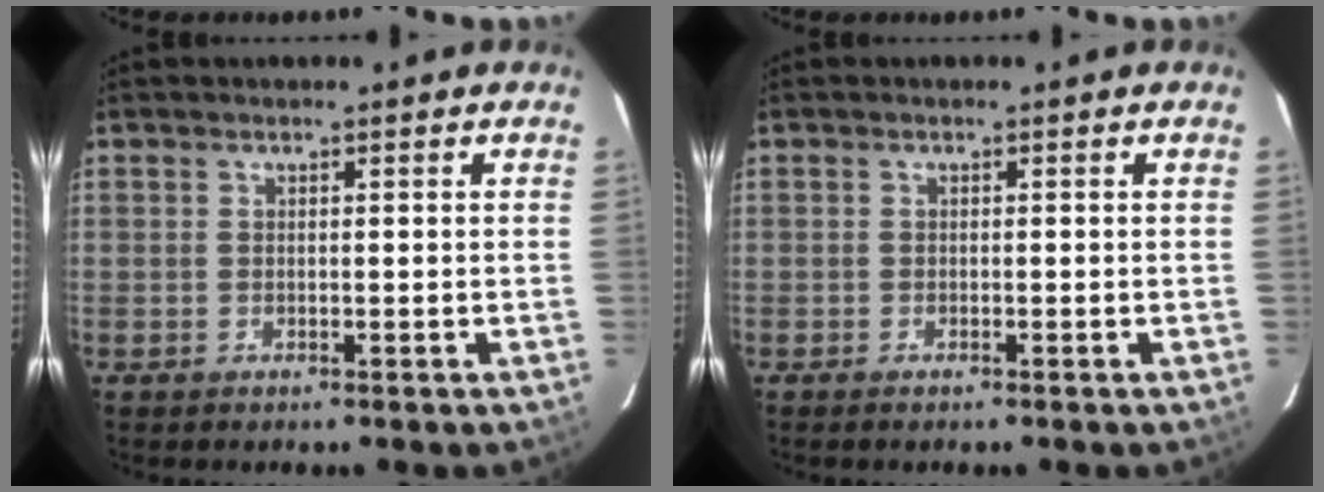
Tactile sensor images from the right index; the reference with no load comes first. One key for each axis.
{"total": 0.6, "fx": -0.5, "fy": 0.1, "fz": 0.3, "tx": -0.006, "ty": -0.002, "tz": -0.011}